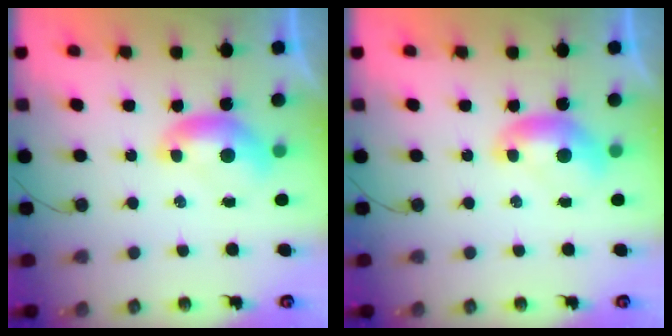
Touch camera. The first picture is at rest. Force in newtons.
{"total": 0.0}